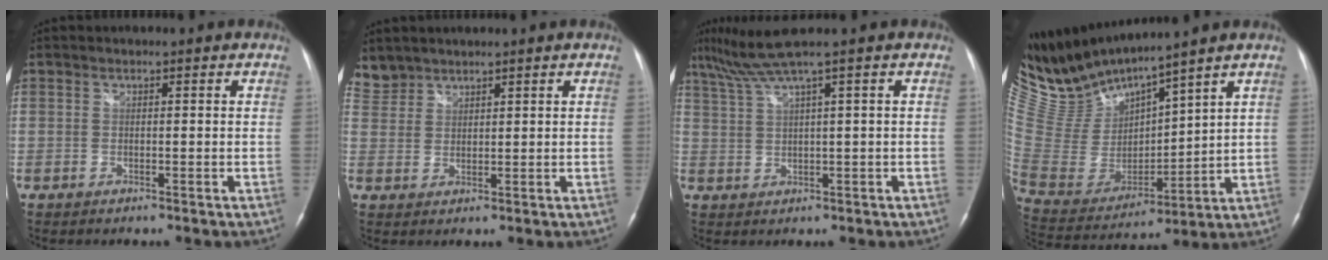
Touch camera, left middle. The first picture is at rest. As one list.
[{"total": 3.3, "force": [3.1, 1.1, -0.5], "torque": [0.009, 0.011, 0.068]}, {"total": 4.8, "force": [3.3, -1.6, 3.1], "torque": [-0.076, 0.013, 0.071]}, {"total": 12.4, "force": [12.0, -0.5, 2.9], "torque": [-0.089, -0.004, 0.265]}]